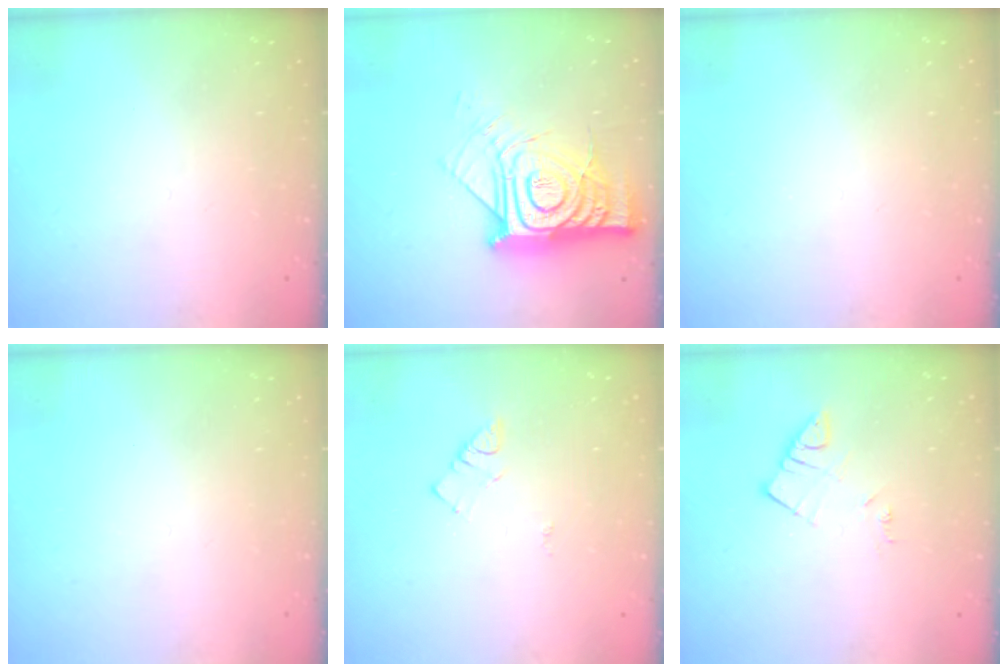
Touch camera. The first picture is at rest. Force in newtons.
{"total": 17.1, "press": 17.0, "slide": 1.5}
{"total": 2.2, "press": 2.1, "slide": 0.4}
{"total": 1.5, "press": 1.5, "slide": 0.1}
{"total": 3.9, "press": 3.9, "slide": 0.5}
{"total": 4.4, "press": 4.4, "slide": 0.2}